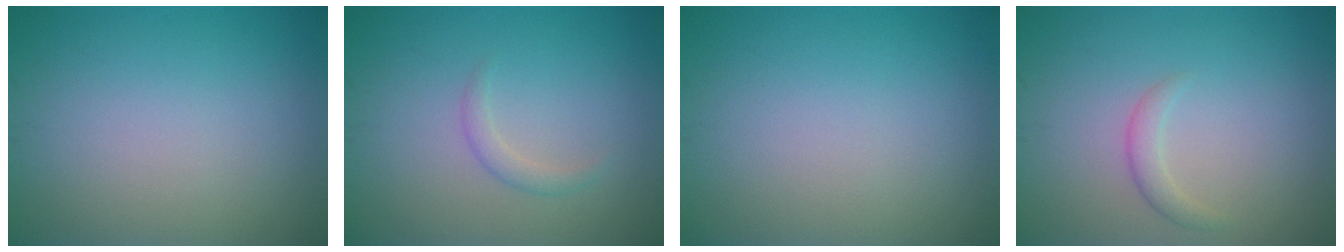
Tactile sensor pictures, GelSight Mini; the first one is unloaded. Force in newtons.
{"total": 1.2, "press": 1.2, "slide": 0.1}
{"total": 0.0}
{"total": 1.3, "press": 1.3, "slide": 0.1}